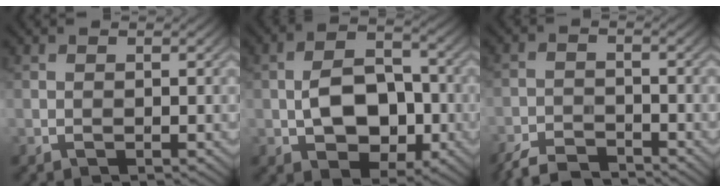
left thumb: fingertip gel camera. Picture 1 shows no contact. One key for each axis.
{"total": 8.3, "fx": -1.4, "fy": 5.4, "fz": 6.2, "tx": -0.108, "ty": 0.004, "tz": -0.028}
{"total": 5.5, "fx": -4.9, "fy": 1.3, "fz": 2.1, "tx": -0.040, "ty": -0.009, "tz": -0.102}